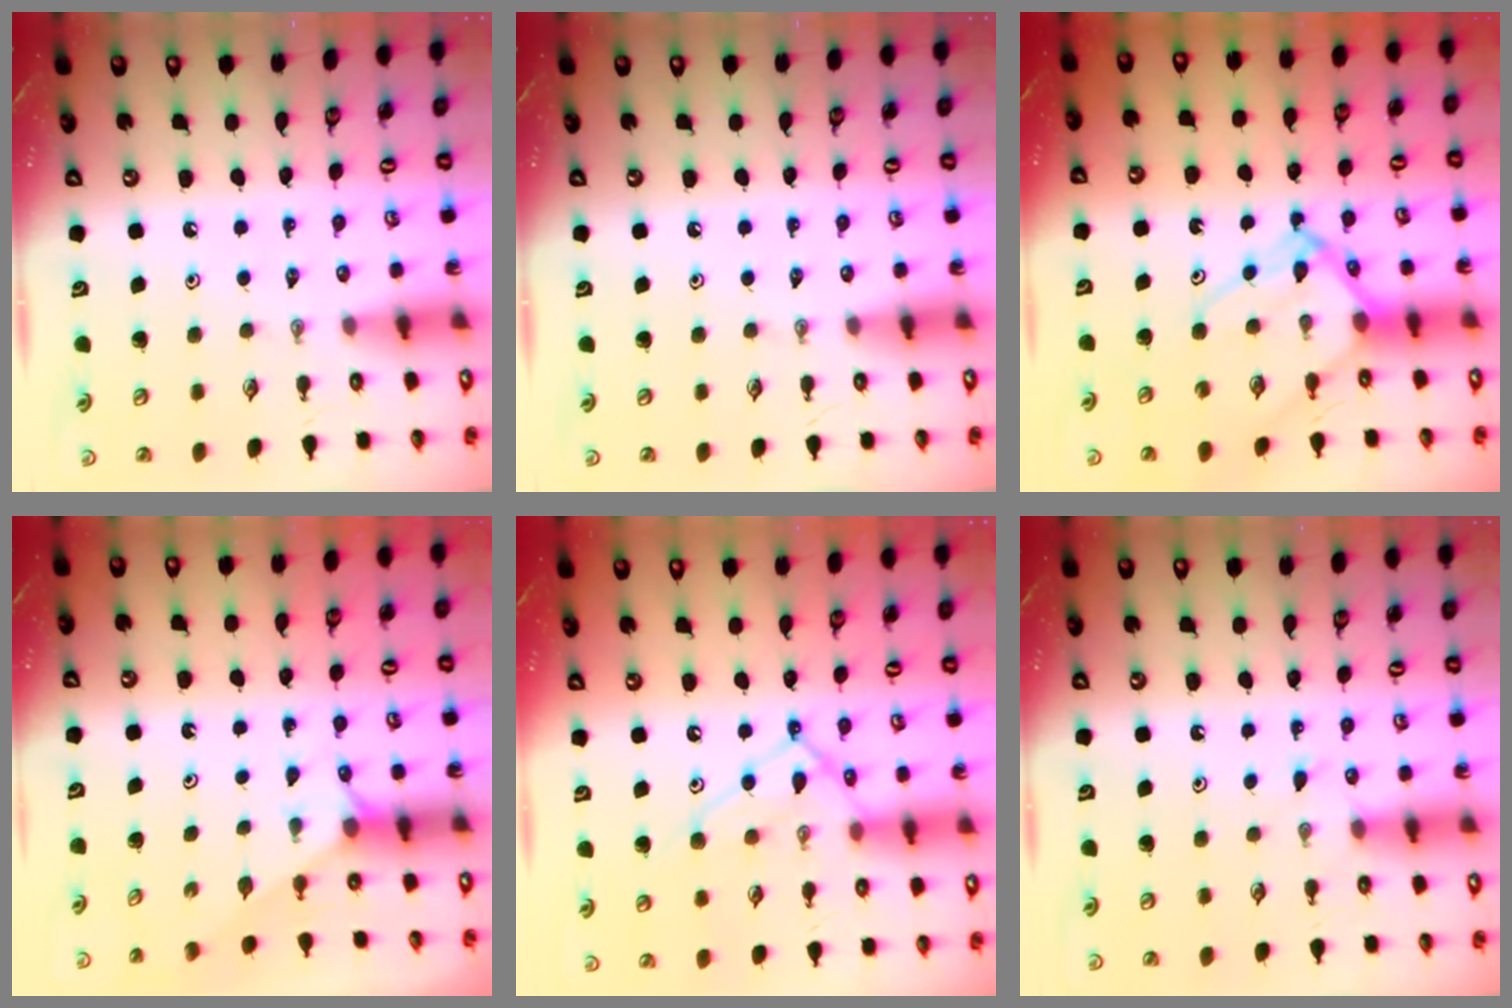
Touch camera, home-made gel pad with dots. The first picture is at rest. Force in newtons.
{"total": 0.0}
{"total": 11.4, "press": 11.3, "slide": 1.0}
{"total": 1.5, "press": 1.4, "slide": 0.2}
{"total": 12.7, "press": 12.6, "slide": 1.1}
{"total": 3.7, "press": 3.6, "slide": 0.5}